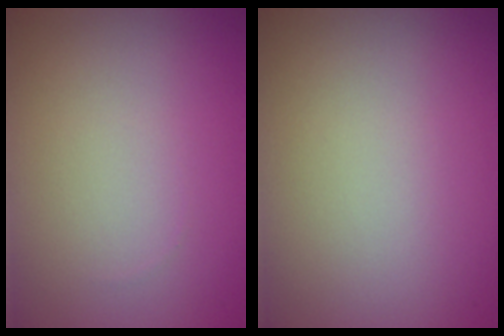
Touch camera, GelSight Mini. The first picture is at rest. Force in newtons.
{"total": 0.0}